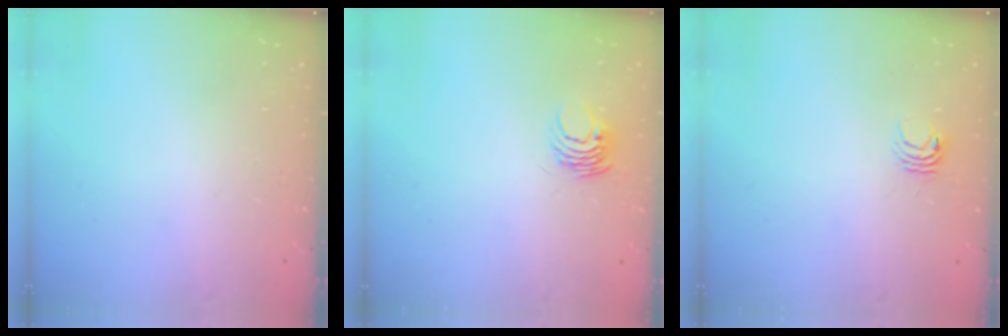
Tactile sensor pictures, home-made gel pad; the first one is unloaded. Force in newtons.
{"total": 5.4, "press": 5.4, "slide": 0.2}
{"total": 3.3, "press": 3.3, "slide": 0.3}